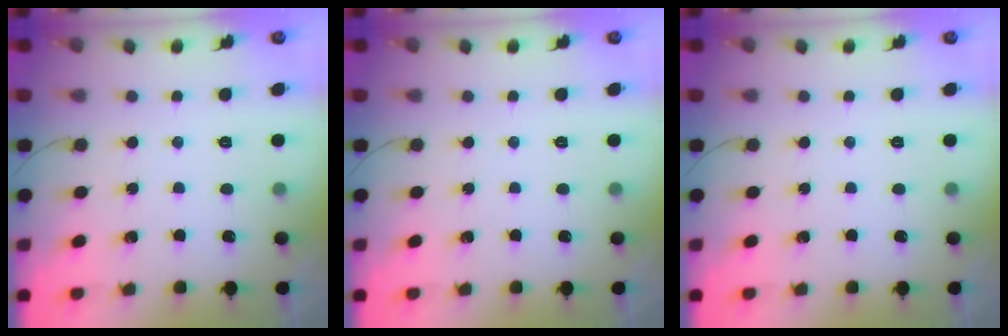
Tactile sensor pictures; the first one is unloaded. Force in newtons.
{"total": 0.0}
{"total": 0.0}